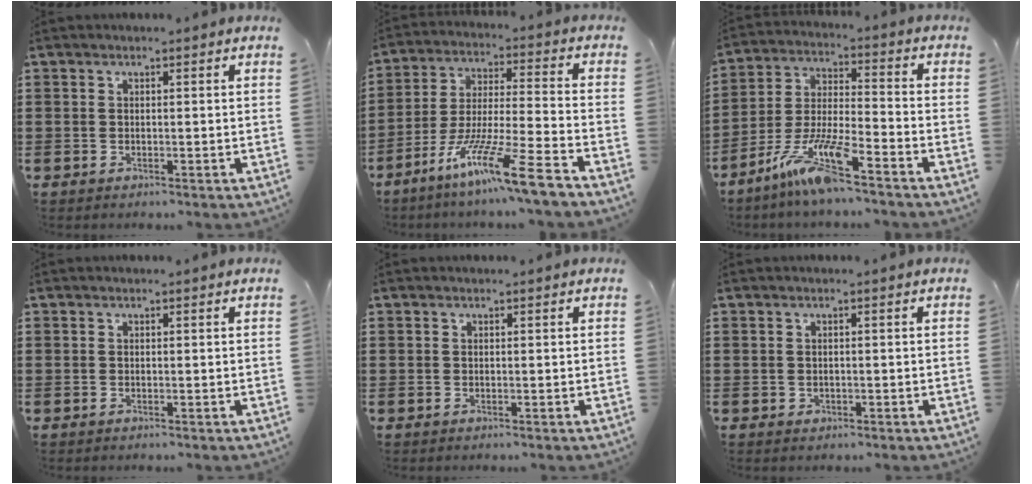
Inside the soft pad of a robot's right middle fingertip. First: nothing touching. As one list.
[{"total": 11.9, "force": [-8.9, -0.3, 7.9], "torque": [-0.150, 0.002, -0.173]}, {"total": 10.3, "force": [-7.6, 0.8, 7.0], "torque": [-0.153, -0.005, -0.151]}, {"total": 0.0}, {"total": 0.0}, {"total": 0.5, "force": [0.0, 0.5, 0.2], "torque": [-0.007, 0.003, -0.002]}]